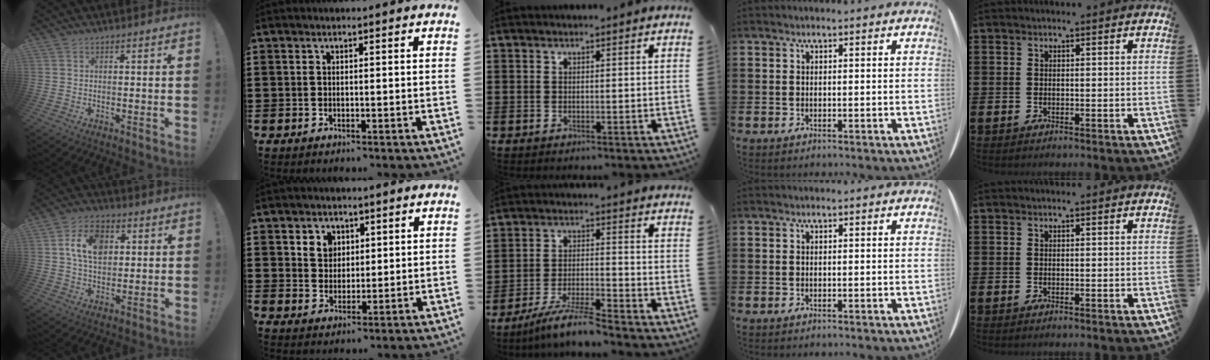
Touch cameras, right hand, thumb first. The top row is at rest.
{"thumb": {"total": 11.5, "force": [2.9, 7.9, 7.8], "torque": [-0.135, 0.010, 0.054]}, "index": {"total": 3.5, "force": [1.8, 3.0, 0.5], "torque": [-0.024, 0.013, 0.032]}, "middle": {"total": 6.5, "force": [-5.8, -0.2, 2.8], "torque": [-0.064, -0.014, -0.112]}}